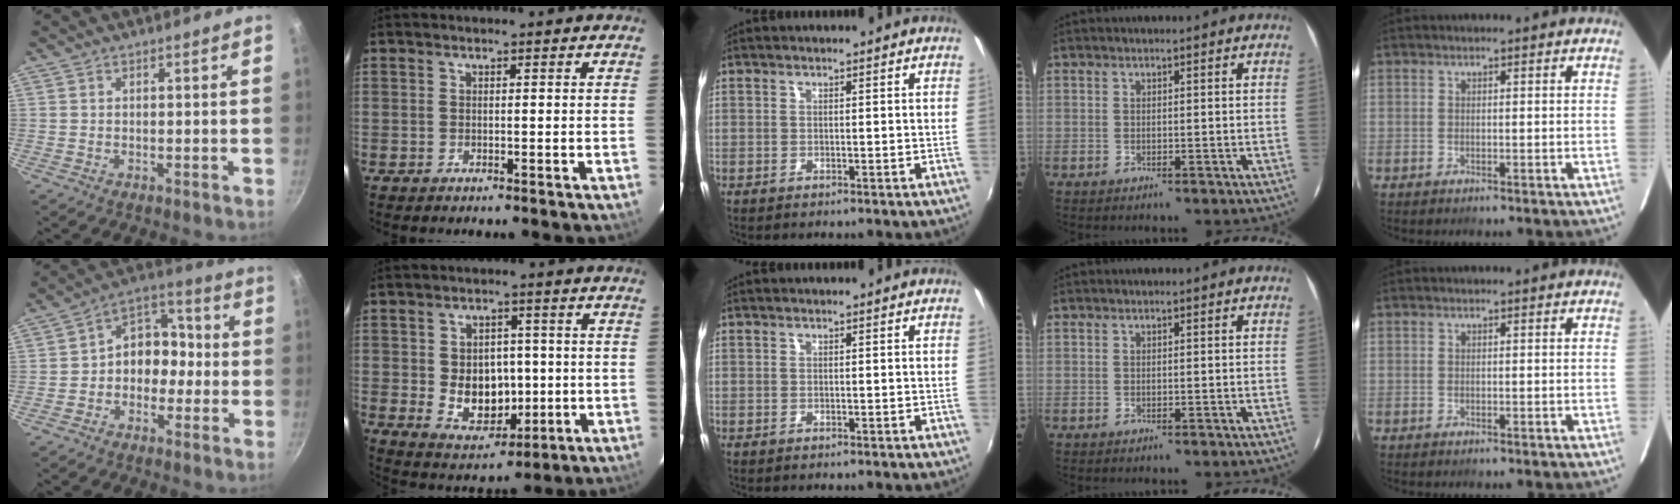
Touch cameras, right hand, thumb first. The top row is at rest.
{"thumb": {"total": 10.6, "force": [-1.3, 8.5, 6.2], "torque": [-0.029, 0.048, -0.039]}, "index": {"total": 11.9, "force": [-1.7, 8.5, 8.0], "torque": [-0.161, 0.003, -0.006]}}